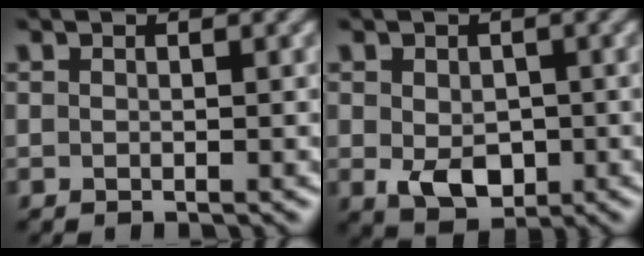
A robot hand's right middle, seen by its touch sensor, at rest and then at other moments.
{"total": 4.0, "force": [-0.8, 2.8, 2.7], "torque": [-0.052, -0.008, -0.008]}